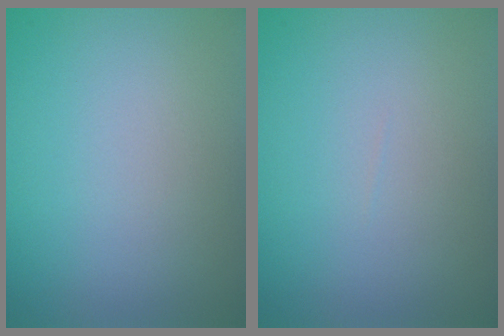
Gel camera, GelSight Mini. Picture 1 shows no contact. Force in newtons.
{"total": 0.0}